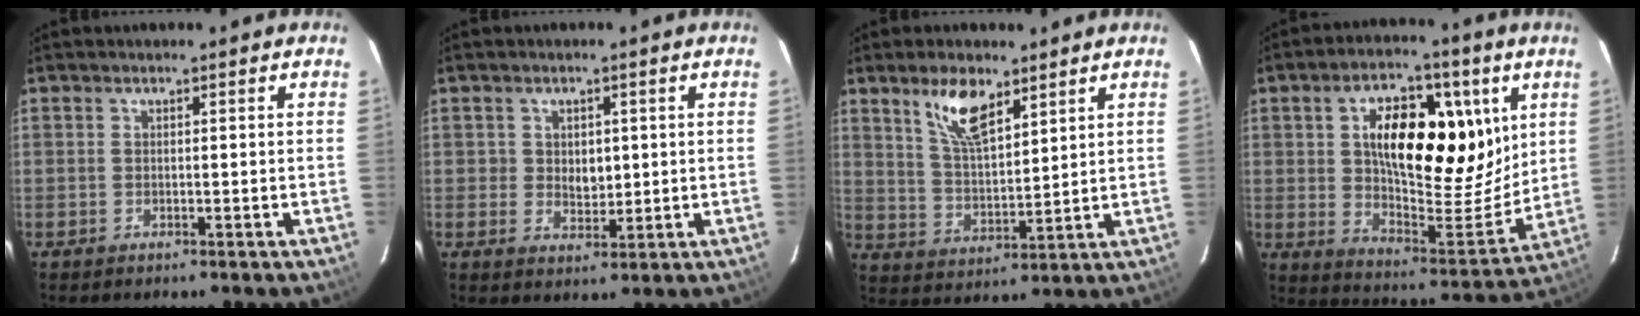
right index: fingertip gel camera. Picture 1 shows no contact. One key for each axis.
{"total": 3.5, "fx": 0.5, "fy": 2.9, "fz": 1.9, "tx": -0.031, "ty": 0.001, "tz": 0.009}
{"total": 9.2, "fx": 5.8, "fy": 3.6, "fz": 6.2, "tx": -0.113, "ty": 0.004, "tz": 0.118}
{"total": 21.1, "fx": 6.7, "fy": 10.5, "fz": 17.0, "tx": -0.270, "ty": 0.007, "tz": 0.111}